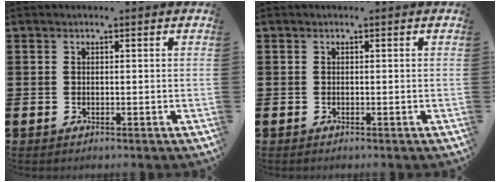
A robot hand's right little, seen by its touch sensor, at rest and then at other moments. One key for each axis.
{"total": 0.0}